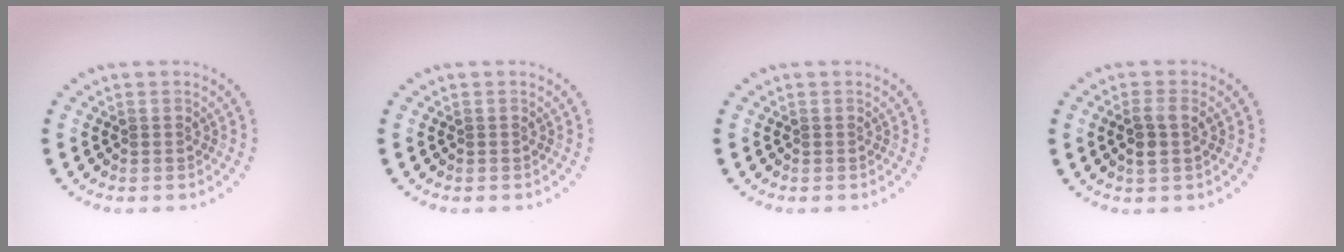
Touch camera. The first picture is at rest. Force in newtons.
{"total": 0.0}
{"total": 0.0}
{"total": 2.0, "press": 1.9, "slide": 0.7}